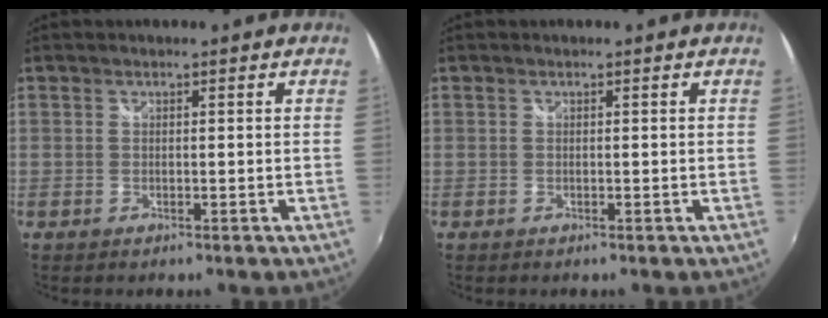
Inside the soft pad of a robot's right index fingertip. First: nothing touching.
{"total": 0.0}